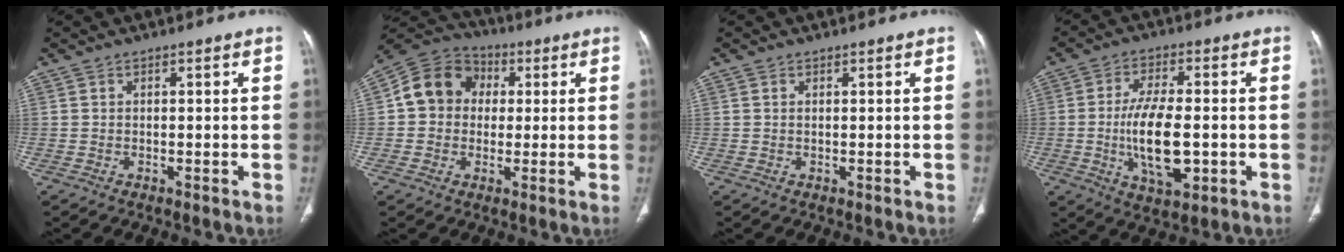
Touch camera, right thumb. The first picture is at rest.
{"total": 11.0, "force": [1.4, 9.5, 5.2], "torque": [-0.073, 0.021, 0.011]}
{"total": 0.0}
{"total": 12.7, "force": [-1.9, 5.5, 11.3], "torque": [-0.198, -0.004, -0.027]}